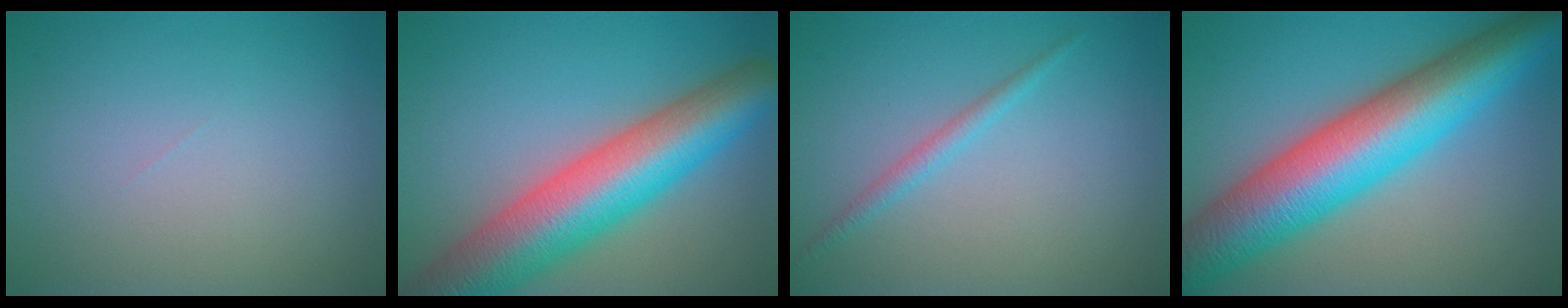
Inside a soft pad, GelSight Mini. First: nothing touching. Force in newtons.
{"total": 11.6, "press": 11.6, "slide": 0.5}
{"total": 1.4, "press": 1.4, "slide": 0.1}
{"total": 12.8, "press": 12.8, "slide": 0.2}